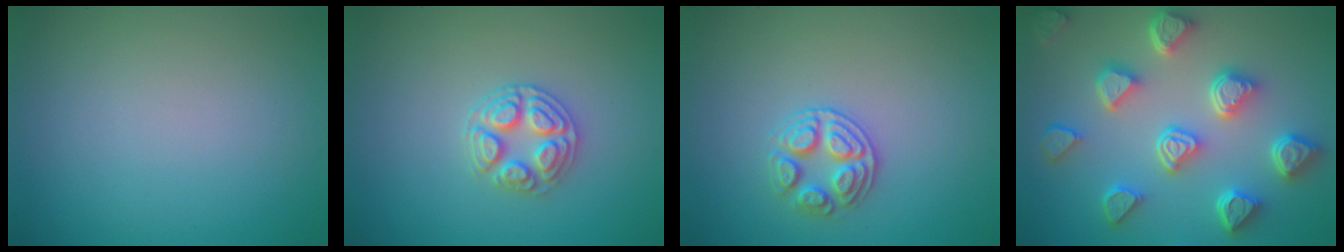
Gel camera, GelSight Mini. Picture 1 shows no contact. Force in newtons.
{"total": 2.8, "press": 2.7, "slide": 0.9}
{"total": 2.6, "press": 2.6, "slide": 0.6}
{"total": 7.2, "press": 5.8, "slide": 4.2}